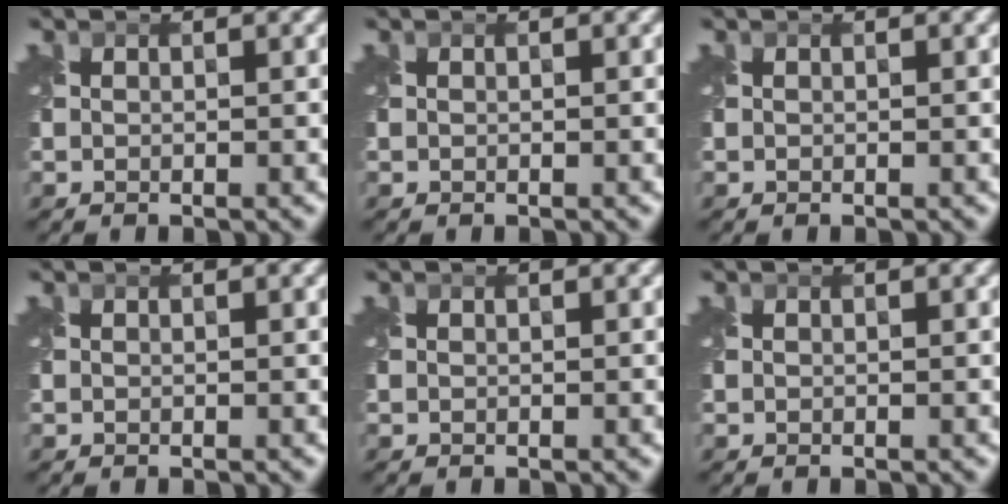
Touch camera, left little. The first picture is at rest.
{"total": 0.0}
{"total": 0.0}
{"total": 0.0}
{"total": 0.0}
{"total": 0.0}